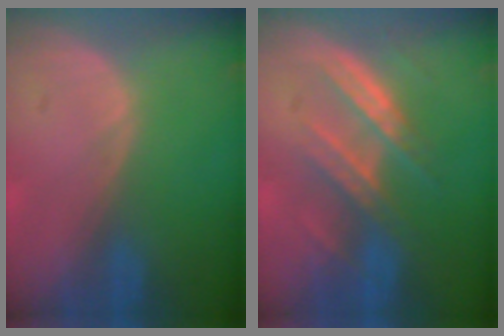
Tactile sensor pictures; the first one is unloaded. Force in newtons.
{"total": 7.2, "press": 7.0, "slide": 1.7}